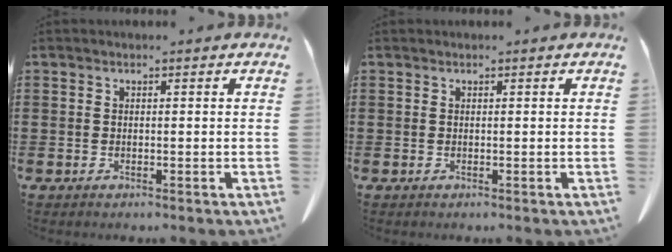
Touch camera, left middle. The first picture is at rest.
{"total": 0.0}